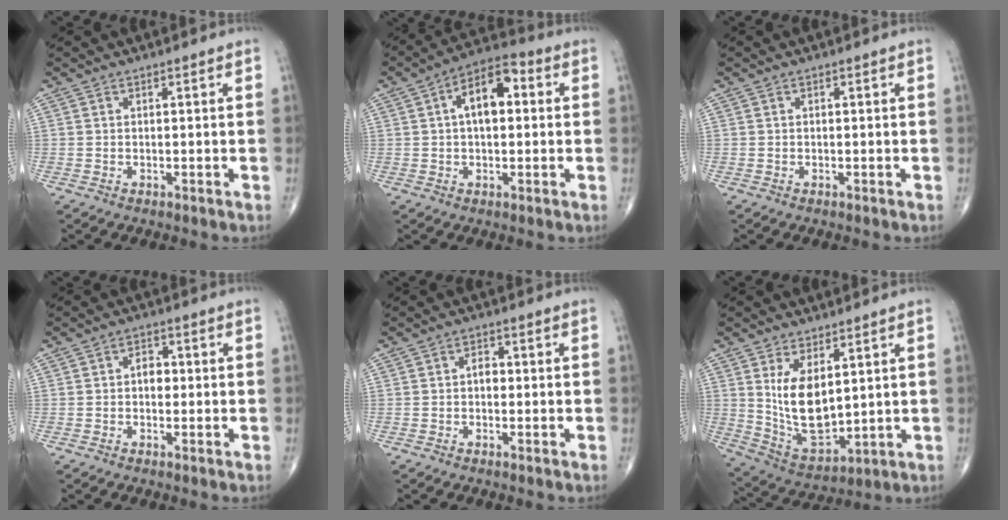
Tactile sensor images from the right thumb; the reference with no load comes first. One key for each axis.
{"total": 10.0, "fx": 1.6, "fy": 5.3, "fz": 8.4, "tx": -0.122, "ty": 0.026, "tz": 0.014}
{"total": 0.0}
{"total": 2.9, "fx": -0.2, "fy": 2.1, "fz": 2.0, "tx": -0.017, "ty": 0.010, "tz": -0.008}
{"total": 2.0, "fx": -0.2, "fy": 1.4, "fz": 1.4, "tx": -0.011, "ty": 0.007, "tz": -0.010}
{"total": 11.8, "fx": 3.0, "fy": 6.0, "fz": 9.6, "tx": -0.158, "ty": -0.028, "tz": 0.078}